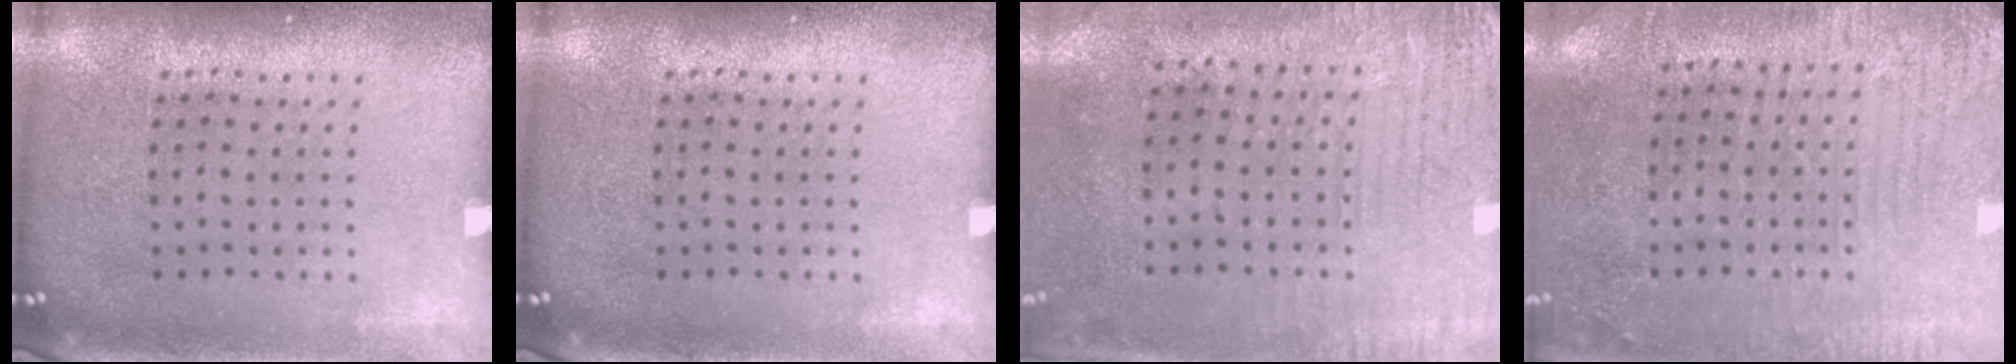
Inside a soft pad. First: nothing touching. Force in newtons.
{"total": 0.0}
{"total": 3.1, "press": 2.4, "slide": 1.9}
{"total": 3.0, "press": 2.8, "slide": 1.1}